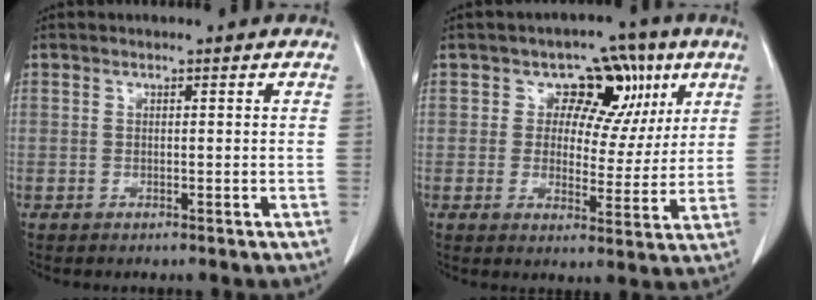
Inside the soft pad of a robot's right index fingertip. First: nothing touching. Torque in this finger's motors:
{"motor_torque": [0.15, 0.15, 0.16, 0.01]}